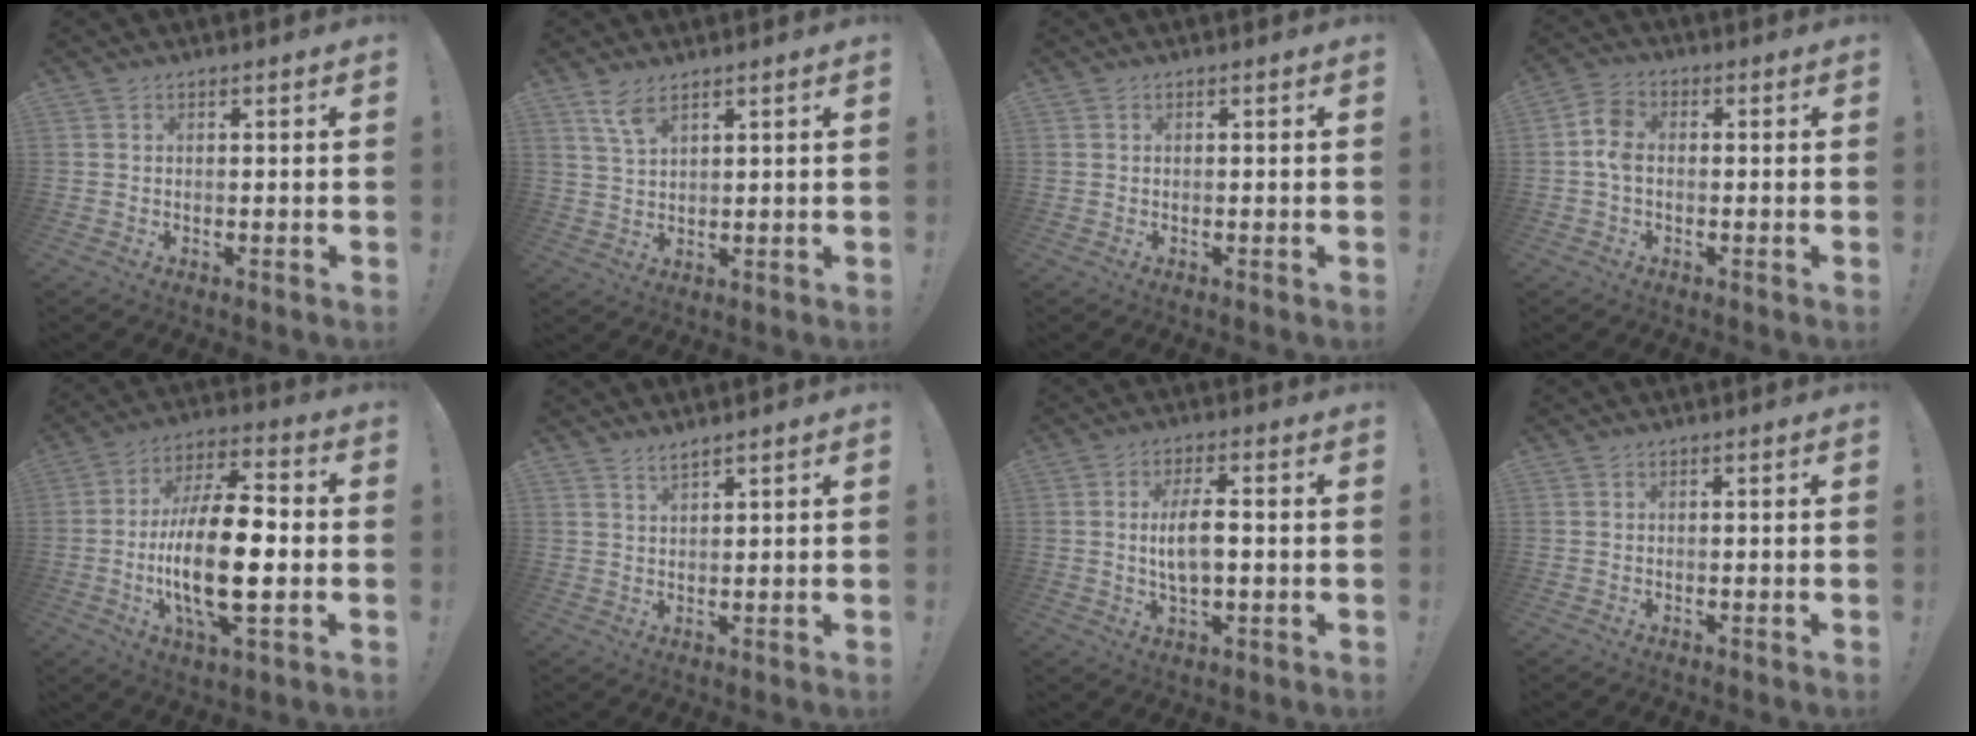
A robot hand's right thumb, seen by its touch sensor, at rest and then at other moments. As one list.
[{"total": 5.7, "force": [4.0, 1.9, 3.5], "torque": [-0.065, -0.021, 0.072]}, {"total": 0.0}, {"total": 6.5, "force": [-0.4, 4.2, 4.9], "torque": [-0.093, 0.014, -0.005]}, {"total": 20.3, "force": [-3.2, 7.6, 18.5], "torque": [-0.352, 0.002, -0.054]}, {"total": 2.4, "force": [2.2, 0.1, 0.9], "torque": [-0.021, -0.013, 0.041]}, {"total": 7.7, "force": [0.1, 2.8, 7.1], "torque": [-0.132, 0.001, -0.003]}, {"total": 0.0}]